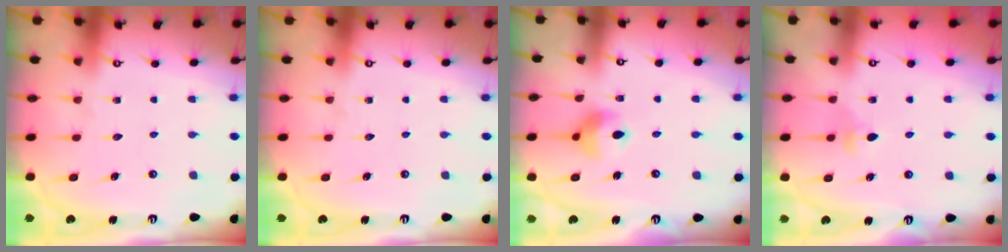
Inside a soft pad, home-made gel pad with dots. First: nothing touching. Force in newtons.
{"total": 0.0}
{"total": 8.9, "press": 8.8, "slide": 1.2}
{"total": 3.2, "press": 3.1, "slide": 0.7}